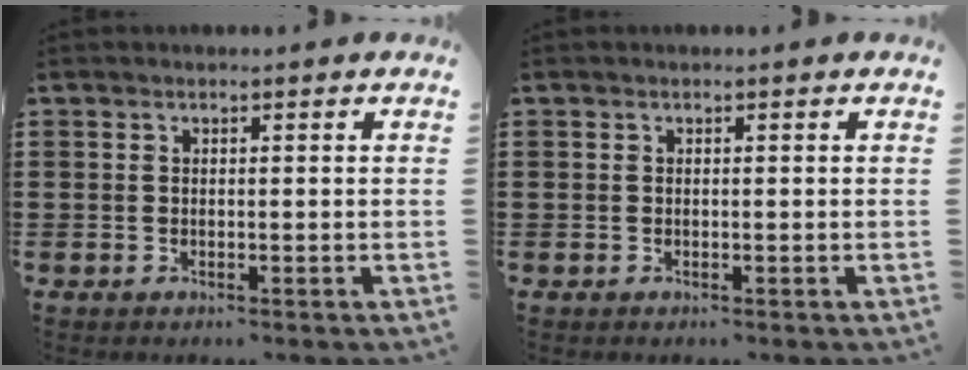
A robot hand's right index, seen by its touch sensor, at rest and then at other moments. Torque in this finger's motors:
{"motor_torque": [-0.02, 0.35, 0.00, 0.00]}